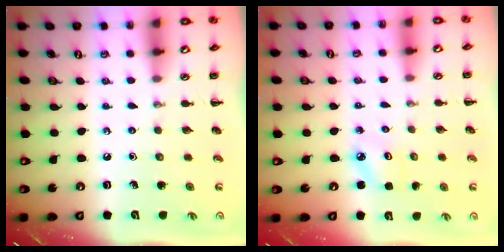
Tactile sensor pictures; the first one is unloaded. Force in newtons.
{"total": 2.6, "press": 2.5, "slide": 0.6}